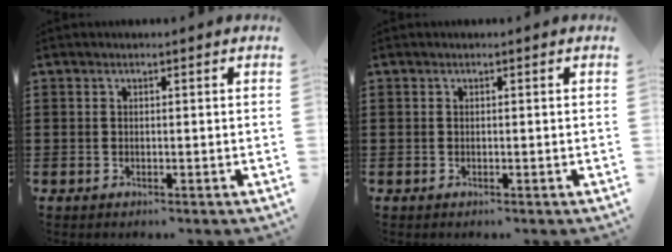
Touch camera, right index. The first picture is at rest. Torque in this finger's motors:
{"motor_torque": [-0.25, 1.86, 0.00, 0.00]}